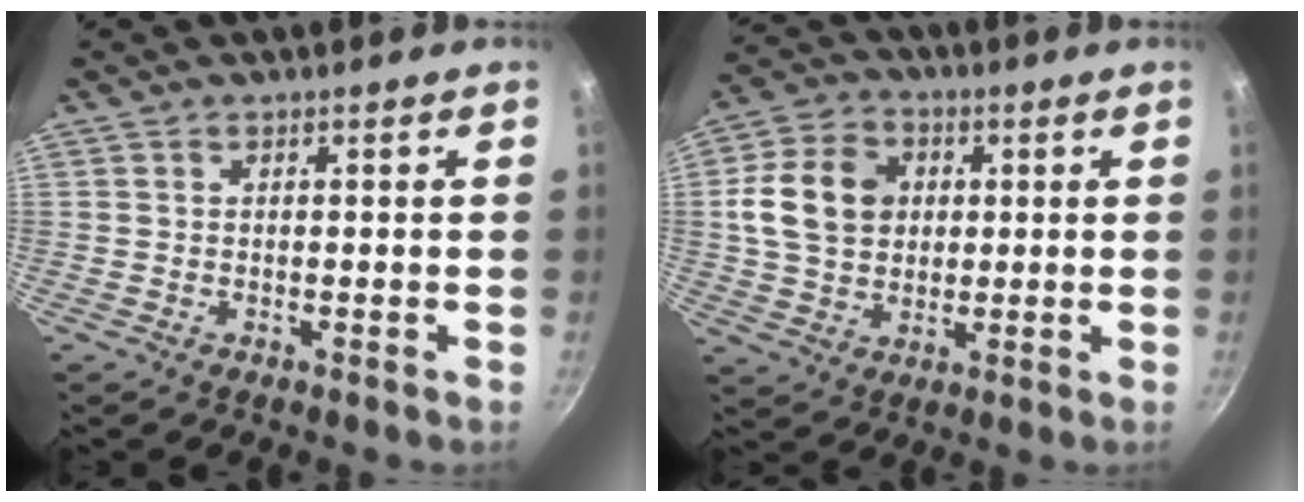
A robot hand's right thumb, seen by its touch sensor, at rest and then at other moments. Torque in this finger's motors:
{"motor_torque": [-0.11, 2.05, 1.08, -0.23, 0.18]}